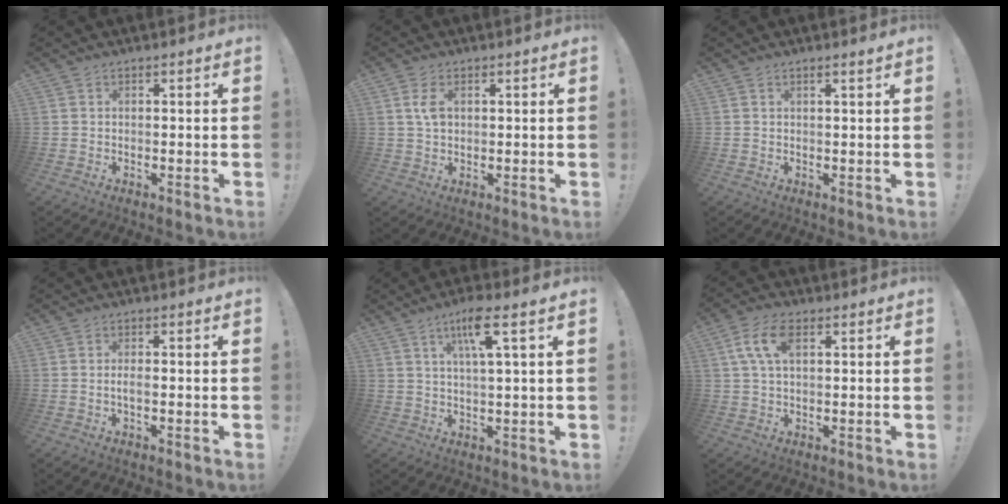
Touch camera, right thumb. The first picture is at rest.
{"total": 4.5, "force": [1.3, 2.6, 3.4], "torque": [-0.066, 0.000, 0.020]}
{"total": 1.1, "force": [0.6, -0.4, 0.8], "torque": [-0.012, -0.003, 0.010]}
{"total": 2.2, "force": [-0.8, 0.5, 2.0], "torque": [-0.048, 0.003, -0.015]}
{"total": 8.4, "force": [3.6, 0.7, 7.5], "torque": [-0.131, -0.001, 0.054]}
{"total": 7.9, "force": [2.5, 3.8, 6.5], "torque": [-0.127, 0.007, 0.047]}